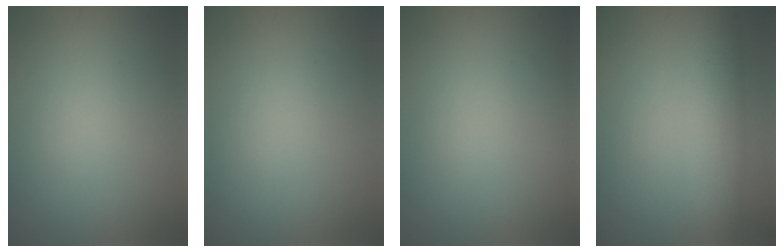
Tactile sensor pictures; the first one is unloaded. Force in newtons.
{"total": 0.0}
{"total": 0.0}
{"total": 5.4, "press": 5.4, "slide": 0.2}